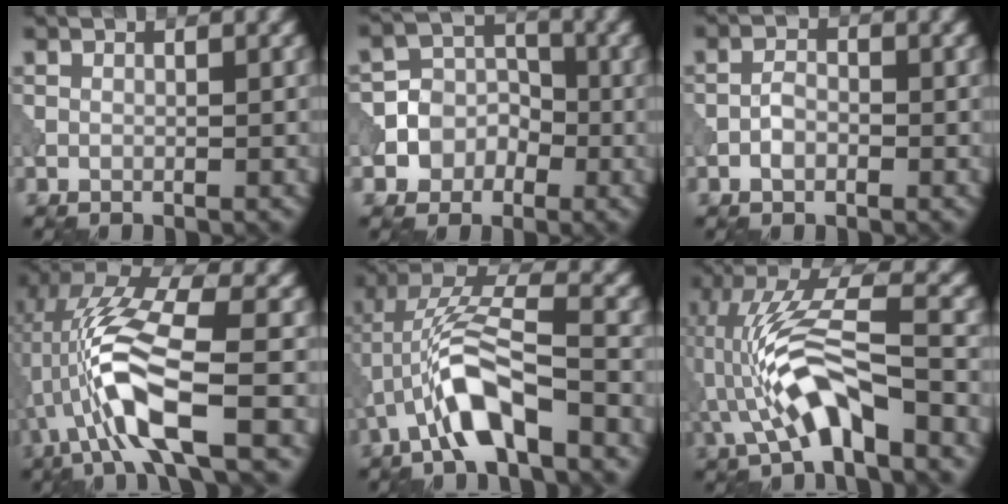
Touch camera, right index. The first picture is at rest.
{"total": 5.8, "force": [-2.1, 5.2, 1.4], "torque": [-0.004, 0.017, -0.055]}
{"total": 1.5, "force": [-0.7, 0.9, 1.0], "torque": [-0.019, 0.005, -0.017]}
{"total": 9.5, "force": [-2.4, 2.6, 8.8], "torque": [-0.191, 0.013, -0.051]}
{"total": 7.1, "force": [-3.2, 2.0, 6.0], "torque": [-0.122, 0.016, -0.064]}
{"total": 8.4, "force": [-2.6, 2.5, 7.5], "torque": [-0.158, 0.019, -0.051]}